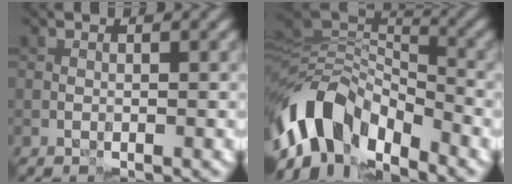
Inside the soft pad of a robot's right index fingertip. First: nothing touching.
{"total": 9.8, "force": [-5.4, 5.5, 6.1], "torque": [-0.102, -0.001, -0.104]}